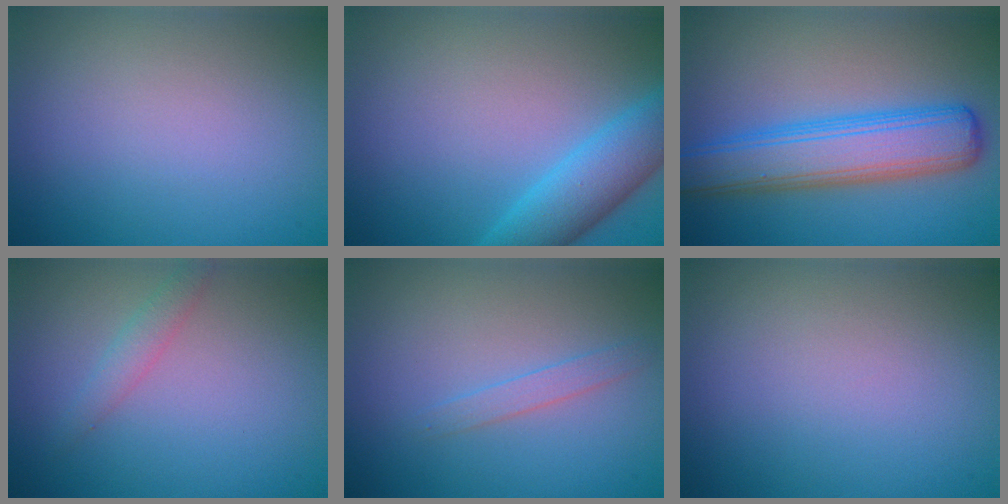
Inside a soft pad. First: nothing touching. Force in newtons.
{"total": 4.9, "press": 4.9, "slide": 0.3}
{"total": 7.0, "press": 7.0, "slide": 0.1}
{"total": 1.5, "press": 1.5, "slide": 0.0}
{"total": 1.2, "press": 1.2, "slide": 0.1}
{"total": 0.0}